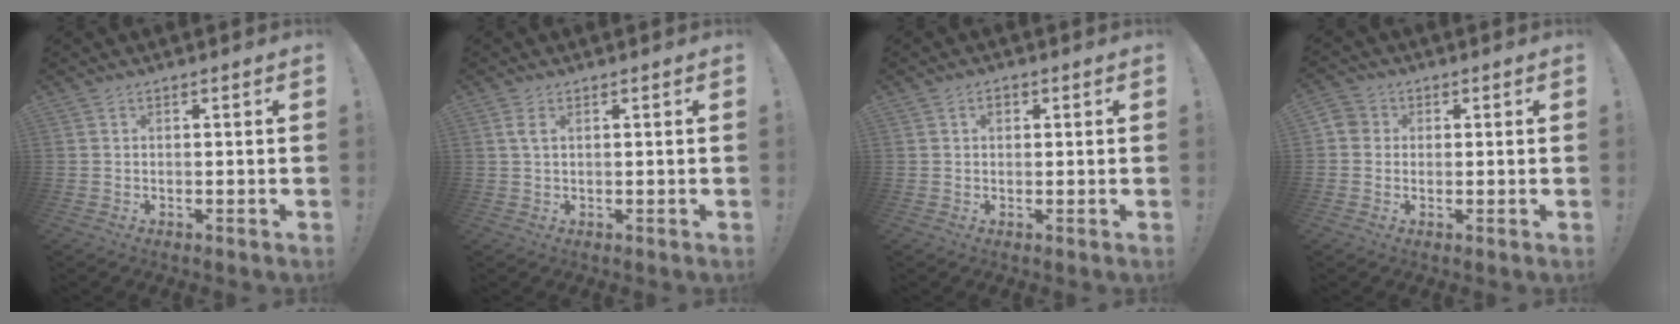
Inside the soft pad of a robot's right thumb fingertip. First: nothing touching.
{"total": 2.4, "force": [1.0, 0.7, 2.1], "torque": [-0.040, 0.001, 0.016]}
{"total": 1.7, "force": [0.4, 1.2, 1.1], "torque": [-0.019, 0.006, 0.006]}
{"total": 3.6, "force": [-0.2, 3.3, 1.3], "torque": [-0.025, 0.011, -0.001]}